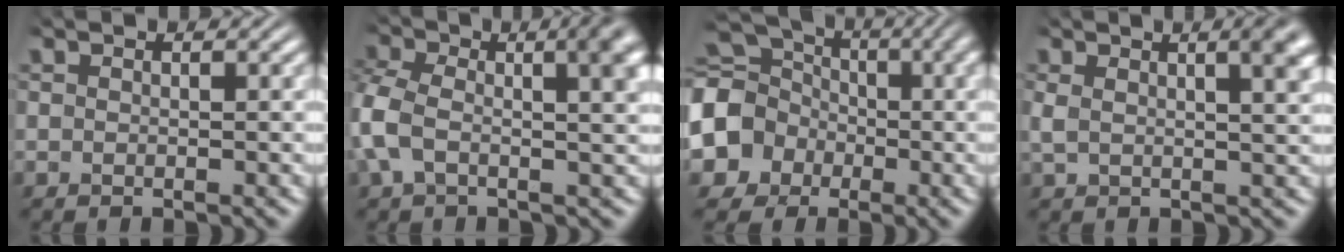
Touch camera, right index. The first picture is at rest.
{"total": 6.9, "force": [0.3, 3.7, 5.8], "torque": [-0.111, -0.010, 0.009]}
{"total": 11.4, "force": [0.0, 10.2, 5.0], "torque": [-0.114, -0.025, -0.007]}
{"total": 5.5, "force": [2.2, 2.0, 4.6], "torque": [-0.051, 0.014, 0.034]}